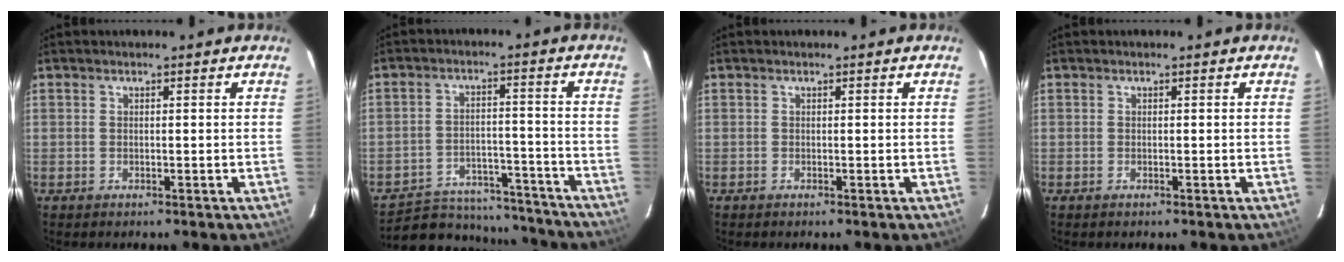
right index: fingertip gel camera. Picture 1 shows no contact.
{"total": 17.4, "force": [-15.2, 7.3, 4.4], "torque": [-0.106, 0.033, -0.191]}
{"total": 0.0}
{"total": 0.0}